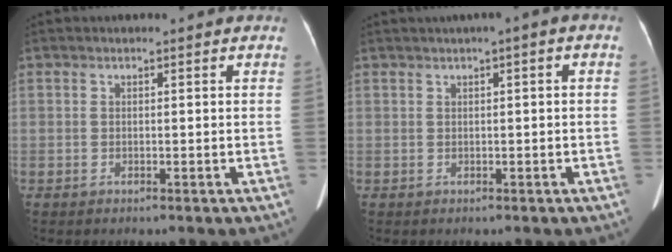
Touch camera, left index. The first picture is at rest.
{"total": 1.9, "force": [0.4, 0.1, 1.8], "torque": [-0.027, 0.011, 0.006]}